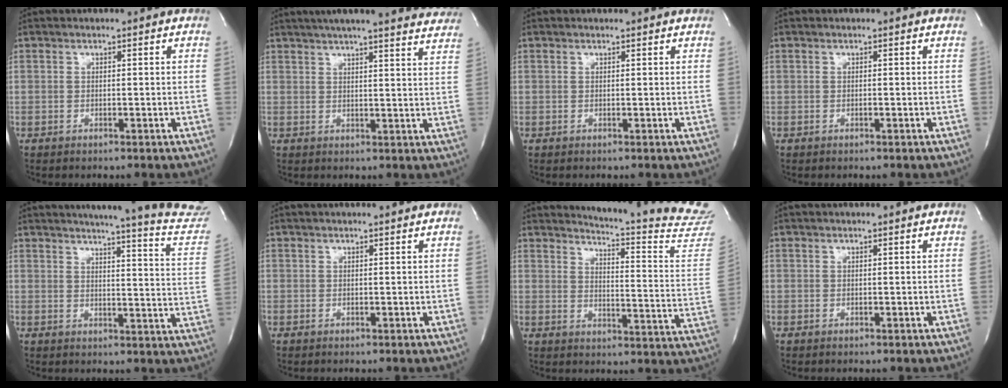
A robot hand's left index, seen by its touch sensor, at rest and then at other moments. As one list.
[{"total": 25.6, "force": [23.0, 2.8, 10.8], "torque": [-0.174, -0.032, 0.271]}, {"total": 1.9, "force": [1.9, 0.2, 0.2], "torque": [-0.014, 0.002, 0.013]}, {"total": 0.0}, {"total": 23.1, "force": [21.3, 0.5, 8.7], "torque": [-0.118, -0.100, 0.233]}, {"total": 3.7, "force": [3.4, 0.2, 1.4], "torque": [-0.018, 0.020, 0.037]}, {"total": 19.6, "force": [19.0, -1.6, 4.4], "torque": [-0.075, -0.161, 0.210]}, {"total": 1.8, "force": [1.6, 0.1, 0.7], "torque": [-0.009, 0.016, 0.020]}]